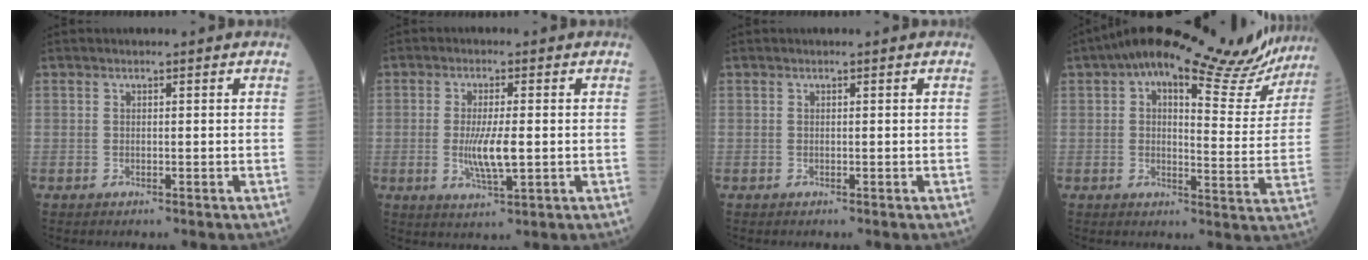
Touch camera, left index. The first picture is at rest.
{"total": 5.9, "force": [-0.5, 1.0, 5.8], "torque": [-0.119, -0.012, -0.009]}
{"total": 0.0}
{"total": 19.3, "force": [15.8, 5.3, 9.6], "torque": [-0.123, 0.009, 0.185]}